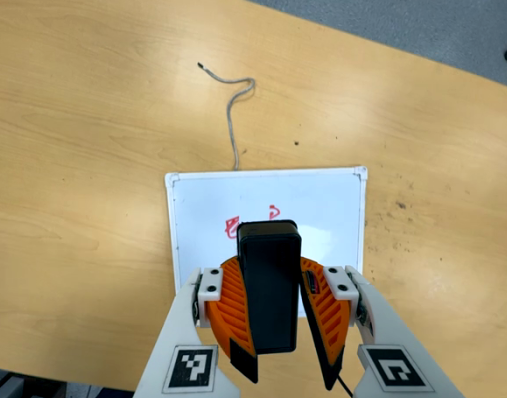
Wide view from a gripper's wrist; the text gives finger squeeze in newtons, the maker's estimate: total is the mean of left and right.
{"total": 10.6, "left": 10.0, "right": 11.2}